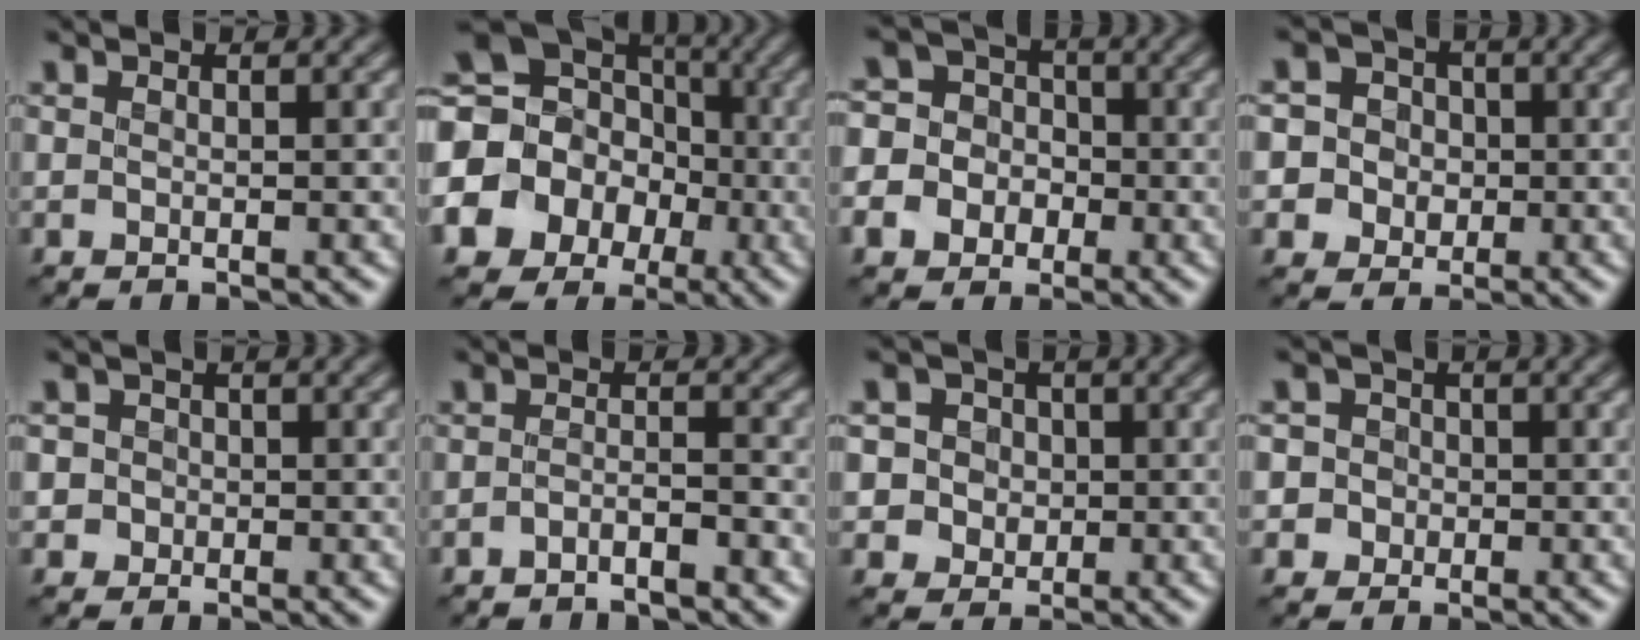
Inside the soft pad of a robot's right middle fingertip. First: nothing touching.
{"total": 18.3, "force": [-3.4, 16.9, 6.3], "torque": [-0.178, -0.004, -0.085]}
{"total": 8.3, "force": [-3.1, 7.5, 1.9], "torque": [-0.045, -0.004, -0.079]}
{"total": 6.6, "force": [0.5, 6.3, 1.8], "torque": [-0.033, 0.038, -0.014]}
{"total": 2.5, "force": [0.4, 2.4, 0.8], "torque": [0.009, 0.013, -0.005]}
{"total": 1.7, "force": [-1.2, 0.4, 1.2], "torque": [-0.021, 0.003, -0.024]}
{"total": 5.5, "force": [1.4, 4.9, 1.9], "torque": [-0.024, 0.027, 0.005]}
{"total": 4.1, "force": [0.3, 4.0, 1.2], "torque": [0.000, 0.033, -0.020]}